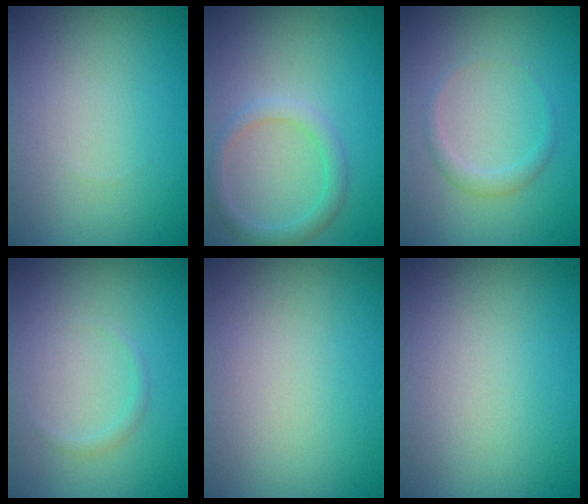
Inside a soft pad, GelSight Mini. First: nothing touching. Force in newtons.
{"total": 2.1, "press": 2.1, "slide": 0.1}
{"total": 1.4, "press": 1.4, "slide": 0.1}
{"total": 0.7, "press": 0.7, "slide": 0.0}
{"total": 0.0}
{"total": 0.0}